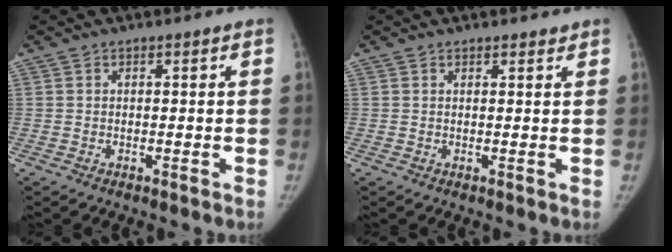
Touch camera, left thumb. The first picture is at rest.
{"total": 1.1, "force": [1.0, 0.4, 0.2], "torque": [0.004, -0.006, 0.012]}